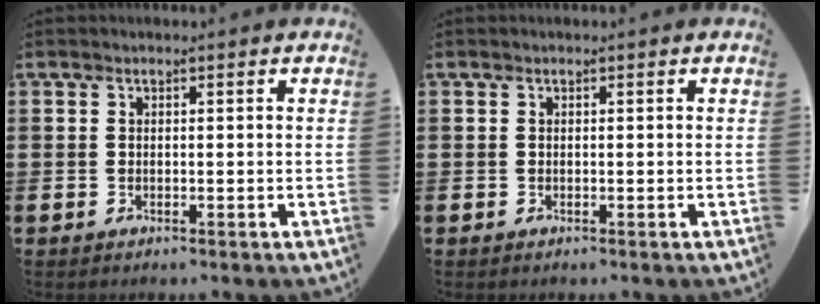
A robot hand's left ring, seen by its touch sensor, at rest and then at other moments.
{"total": 0.0}